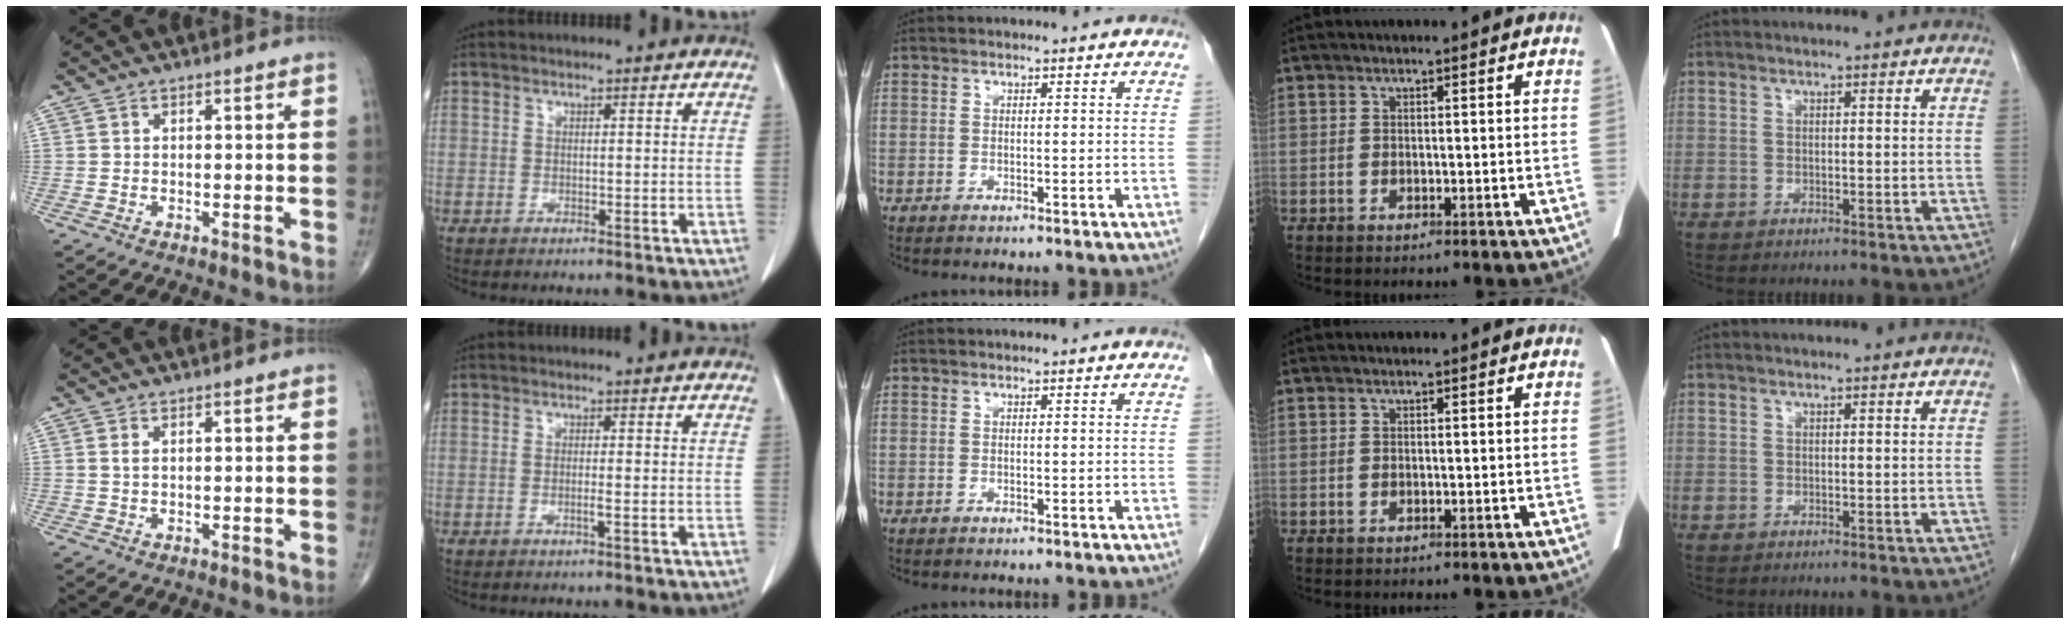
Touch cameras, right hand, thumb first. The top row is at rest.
{"thumb": {"total": 1.2, "force": [0.4, 0.6, 0.9], "torque": [-0.022, 0.006, 0.012]}, "index": {"total": 1.2, "force": [-0.4, -0.3, 1.0], "torque": [-0.021, -0.002, -0.008]}}